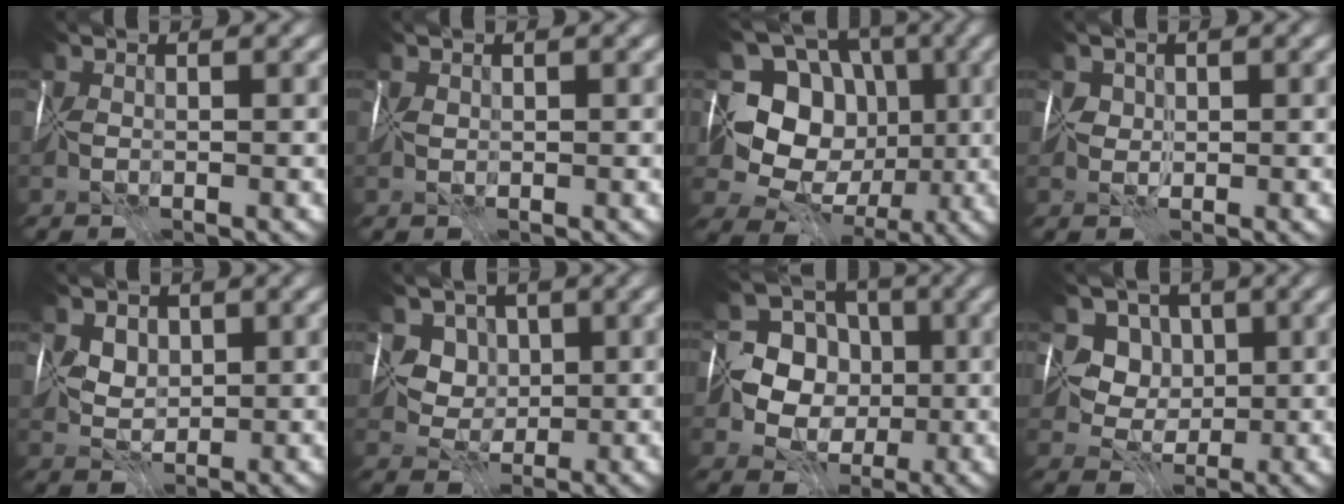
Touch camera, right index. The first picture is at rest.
{"total": 0.6, "force": [0.4, 0.5, 0.0], "torque": [-0.004, 0.004, 0.007]}
{"total": 9.5, "force": [0.8, 8.4, 4.4], "torque": [-0.057, 0.001, -0.006]}
{"total": 1.2, "force": [0.6, 1.0, -0.3], "torque": [0.017, 0.008, 0.011]}
{"total": 4.6, "force": [2.2, 3.4, 2.2], "torque": [-0.025, 0.032, 0.030]}
{"total": 4.0, "force": [1.9, 3.4, 1.1], "torque": [0.001, 0.005, 0.033]}
{"total": 7.1, "force": [-0.4, 6.4, 2.9], "torque": [-0.026, -0.002, -0.026]}
{"total": 5.1, "force": [2.0, 4.4, 1.7], "torque": [-0.008, 0.009, 0.025]}